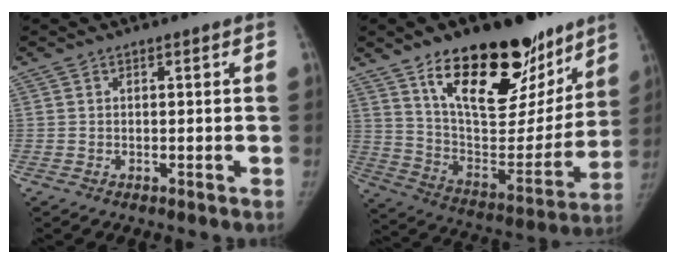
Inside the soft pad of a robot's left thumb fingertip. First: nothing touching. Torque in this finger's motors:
{"motor_torque": [1.73, 1.63, 1.31, -1.47, 0.16]}